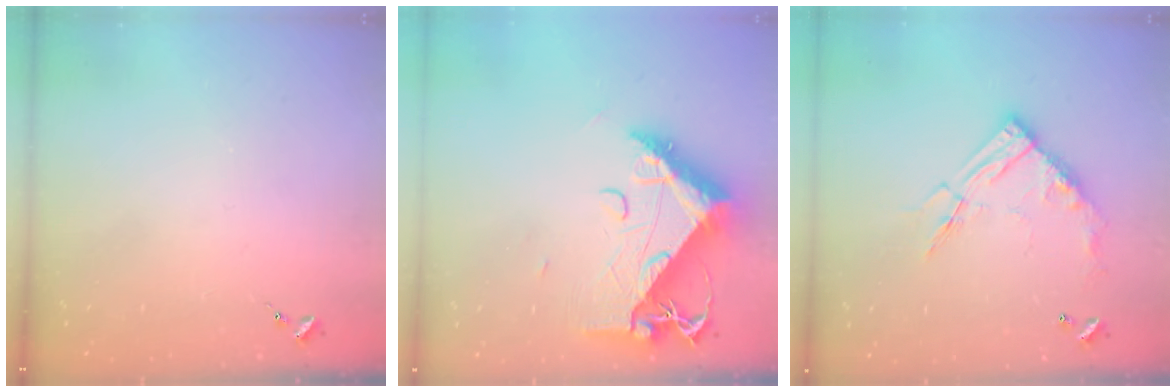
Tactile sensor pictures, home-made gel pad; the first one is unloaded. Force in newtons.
{"total": 15.2, "press": 15.1, "slide": 1.3}
{"total": 15.2, "press": 15.1, "slide": 1.7}